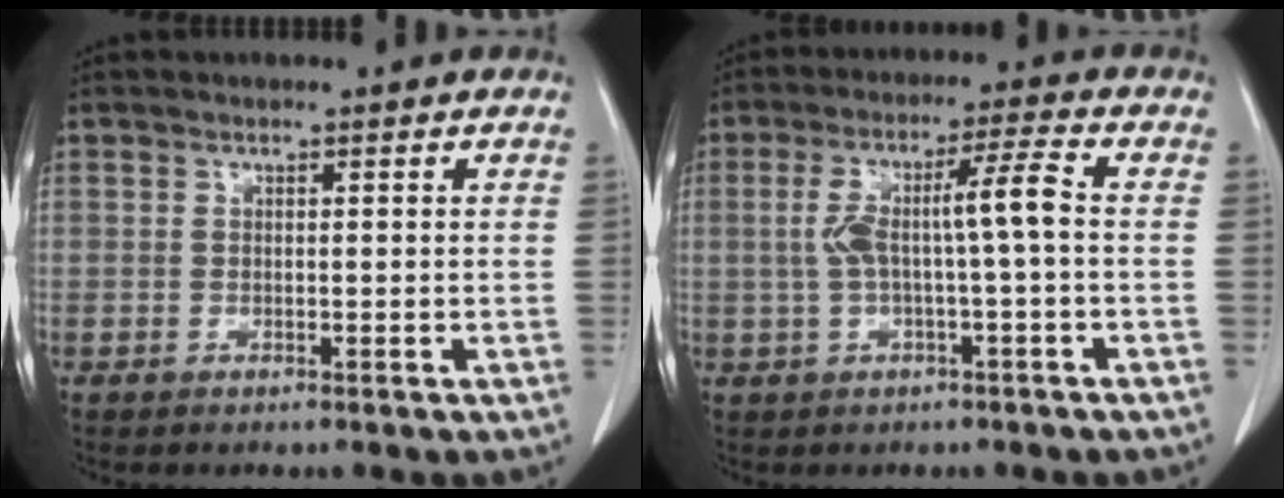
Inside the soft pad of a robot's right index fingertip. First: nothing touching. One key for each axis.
{"total": 8.3, "fx": -0.1, "fy": 1.0, "fz": 8.2, "tx": -0.160, "ty": 0.031, "tz": 0.000}